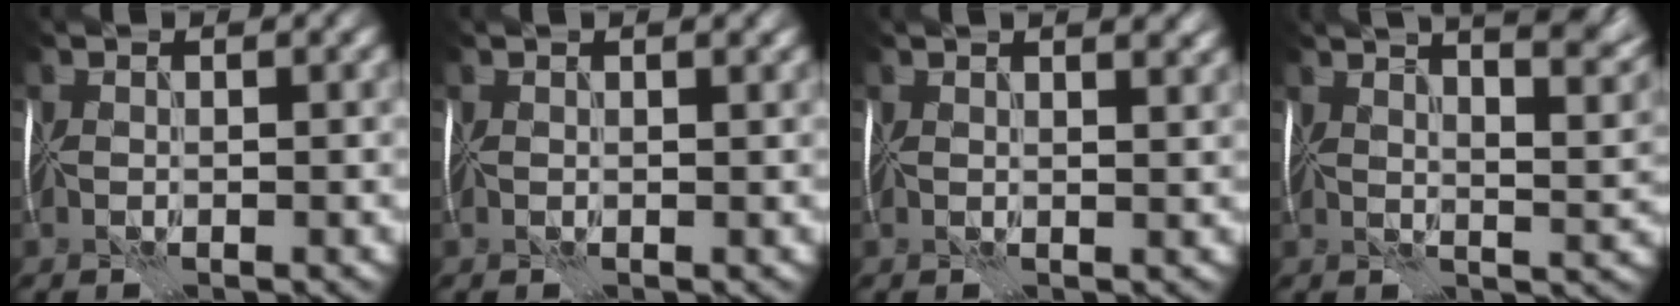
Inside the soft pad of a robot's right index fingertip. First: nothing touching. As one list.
[{"total": 1.8, "force": [1.2, 0.5, 1.2], "torque": [-0.008, 0.013, 0.001]}, {"total": 5.2, "force": [3.4, 2.1, 3.2], "torque": [-0.019, 0.035, 0.021]}, {"total": 12.9, "force": [8.2, 4.5, 8.9], "torque": [-0.091, 0.050, 0.081]}]